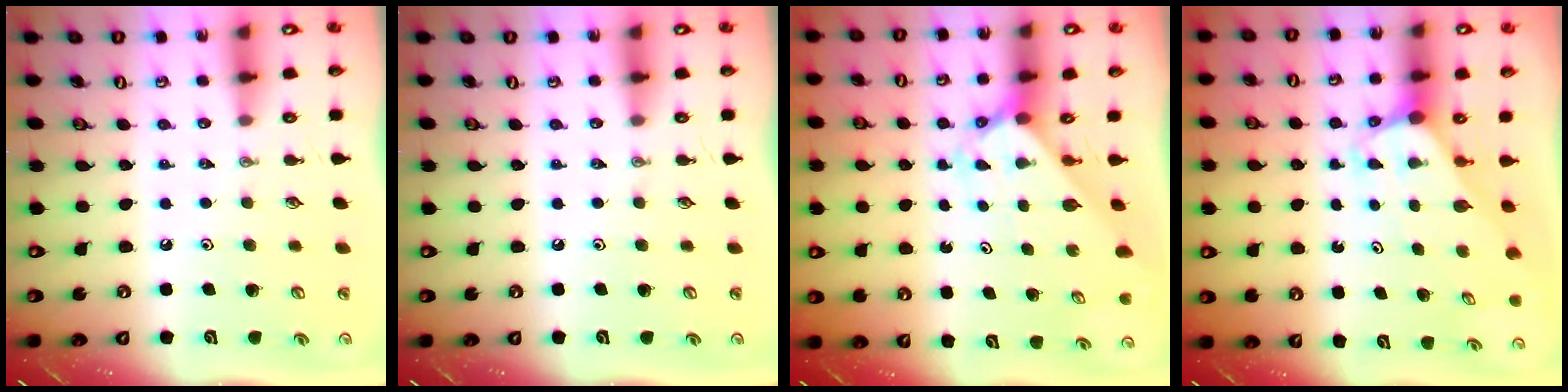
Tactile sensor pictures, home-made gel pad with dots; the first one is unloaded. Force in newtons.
{"total": 0.0}
{"total": 1.9, "press": 1.9, "slide": 0.1}
{"total": 3.0, "press": 3.0, "slide": 0.2}